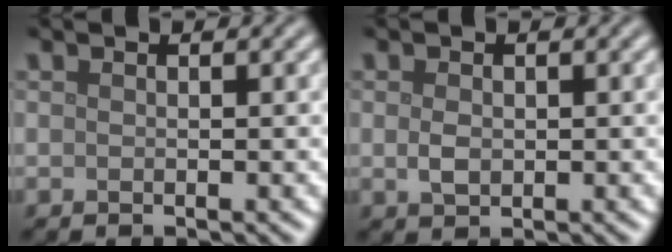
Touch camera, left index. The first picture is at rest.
{"total": 1.5, "force": [0.0, 1.1, 1.1], "torque": [-0.025, -0.001, 0.003]}